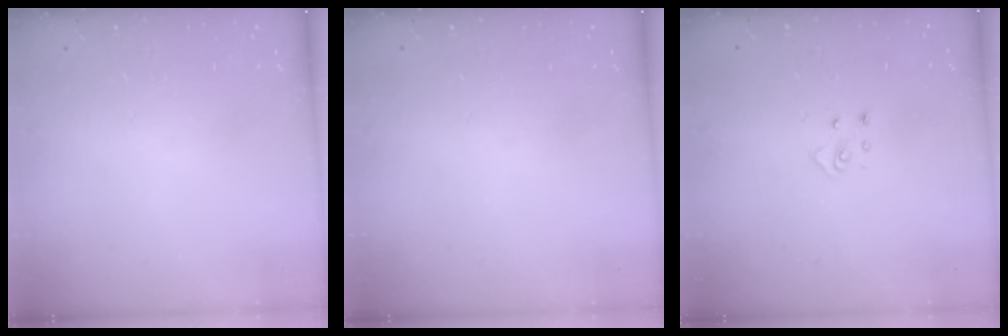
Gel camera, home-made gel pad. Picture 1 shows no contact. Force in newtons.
{"total": 0.0}
{"total": 4.1, "press": 4.1, "slide": 0.4}